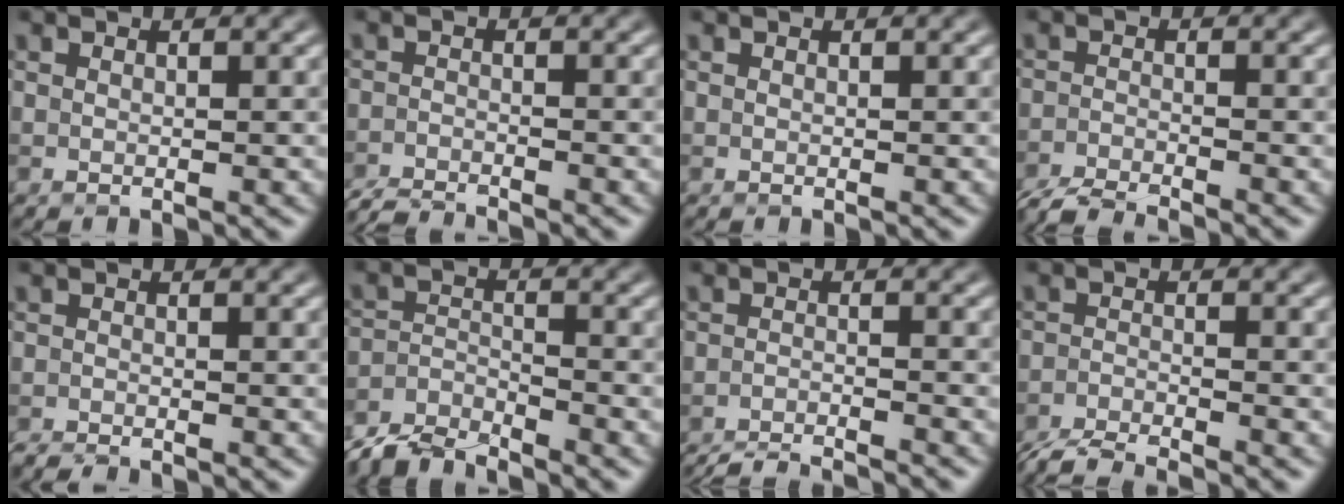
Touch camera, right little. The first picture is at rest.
{"total": 3.0, "force": [-2.9, 0.2, 0.6], "torque": [-0.014, -0.006, -0.062]}
{"total": 0.0}
{"total": 4.3, "force": [-4.0, 0.4, 1.6], "torque": [-0.034, -0.008, -0.082]}
{"total": 1.8, "force": [-1.7, 0.0, 0.5], "torque": [-0.011, -0.005, -0.034]}
{"total": 4.3, "force": [-4.1, 0.8, 1.0], "torque": [-0.020, -0.003, -0.090]}
{"total": 6.7, "force": [-6.4, 0.9, 1.8], "torque": [-0.031, -0.013, -0.097]}
{"total": 5.4, "force": [-5.0, 0.6, 1.9], "torque": [-0.039, -0.018, -0.093]}